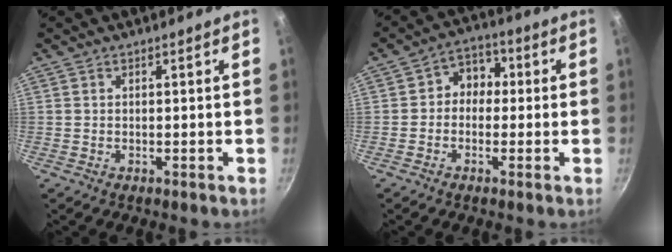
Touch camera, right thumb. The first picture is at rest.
{"total": 5.9, "force": [0.0, 4.9, 3.2], "torque": [-0.006, 0.018, -0.017]}